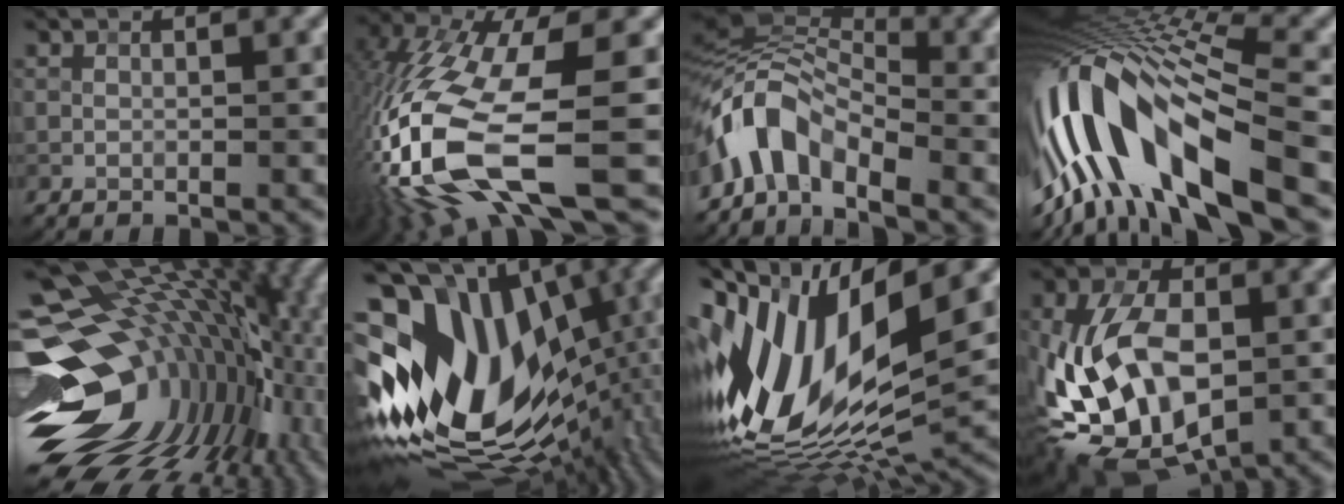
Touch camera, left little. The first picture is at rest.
{"total": 14.5, "force": [-5.1, 4.9, 12.7], "torque": [-0.305, -0.048, -0.089]}
{"total": 6.4, "force": [-4.0, 3.0, 4.0], "torque": [-0.077, 0.010, -0.094]}
{"total": 14.4, "force": [-4.1, 4.7, 13.0], "torque": [-0.253, 0.026, -0.075]}
{"total": 18.0, "force": [0.8, 12.0, 13.3], "torque": [-0.221, -0.030, 0.040]}
{"total": 18.0, "force": [0.9, 12.1, 13.3], "torque": [-0.236, -0.032, 0.054]}
{"total": 15.1, "force": [0.7, 7.4, 13.1], "torque": [-0.281, 0.002, 0.009]}
{"total": 13.6, "force": [-3.2, 8.0, 10.5], "torque": [-0.217, -0.012, -0.059]}